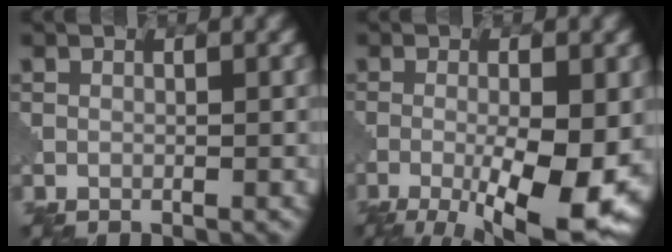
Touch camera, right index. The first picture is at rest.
{"total": 11.6, "force": [-3.7, 3.4, 10.4], "torque": [-0.154, -0.011, -0.052]}